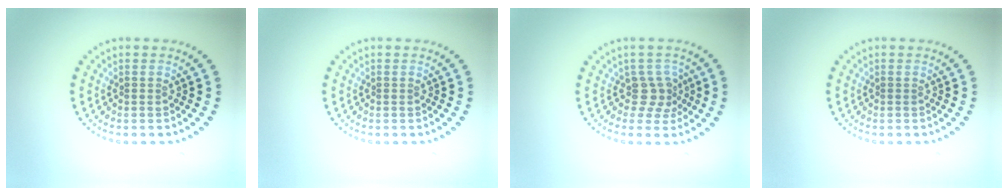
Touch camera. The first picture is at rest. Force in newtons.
{"total": 0.0}
{"total": 2.4, "press": 1.7, "slide": 1.7}
{"total": 0.0}